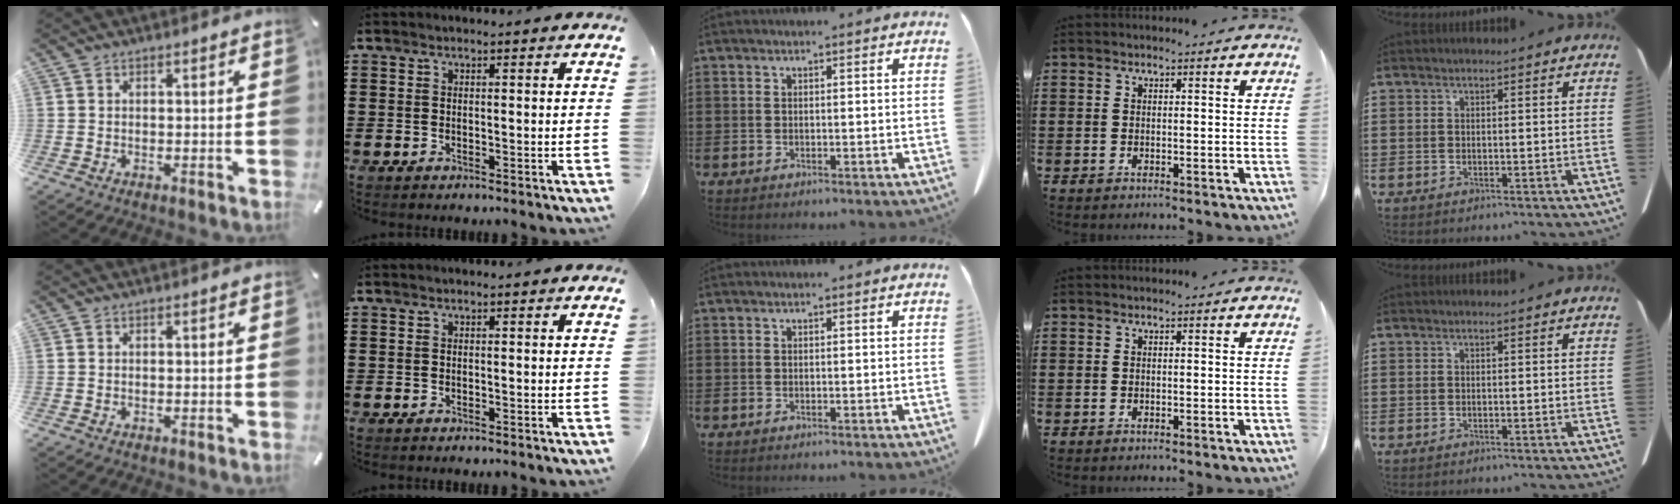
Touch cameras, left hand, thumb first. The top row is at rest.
{}